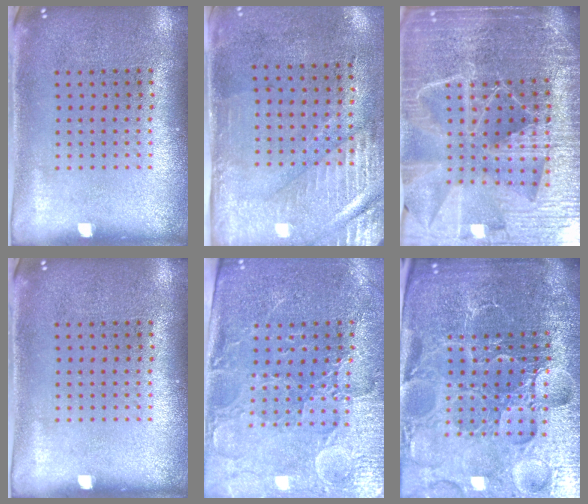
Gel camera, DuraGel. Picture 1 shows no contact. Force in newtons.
{"total": 3.0, "press": 2.5, "slide": 1.6}
{"total": 6.4, "press": 5.5, "slide": 3.3}
{"total": 0.0}
{"total": 3.5, "press": 3.3, "slide": 1.2}
{"total": 6.6, "press": 5.9, "slide": 3.1}